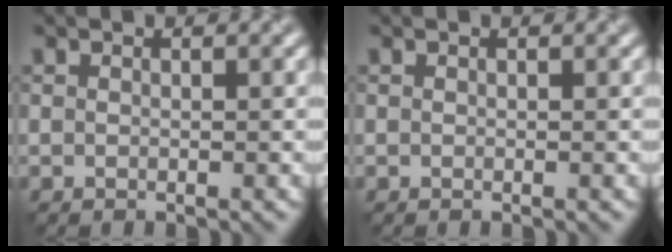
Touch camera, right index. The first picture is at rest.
{"total": 0.0}